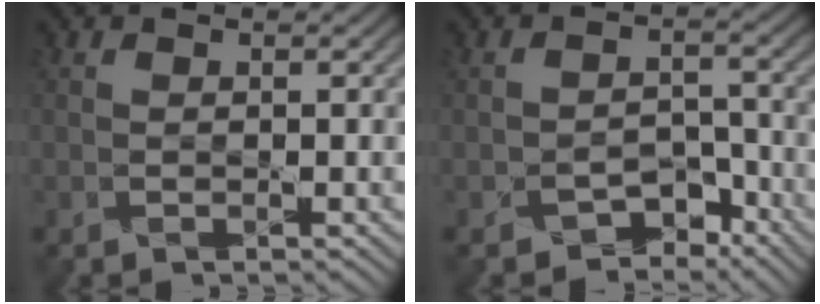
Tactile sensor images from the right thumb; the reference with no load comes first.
{"total": 4.3, "force": [-3.4, 2.3, 1.3], "torque": [-0.011, 0.001, -0.059]}